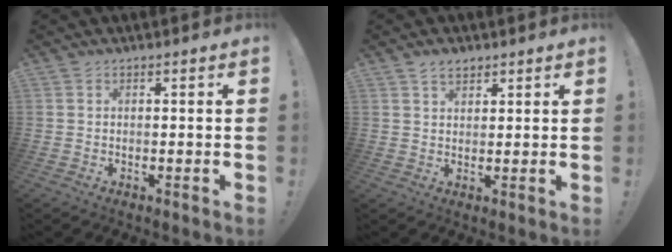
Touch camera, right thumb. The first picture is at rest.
{"total": 3.4, "force": [2.4, 1.9, 1.3], "torque": [-0.018, -0.009, 0.044]}